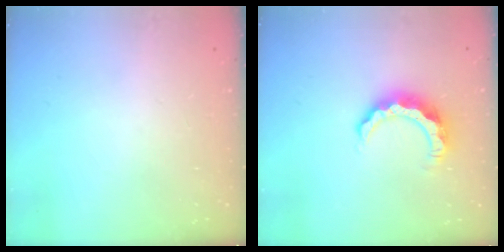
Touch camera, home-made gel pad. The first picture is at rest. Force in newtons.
{"total": 8.2, "press": 8.2, "slide": 0.7}